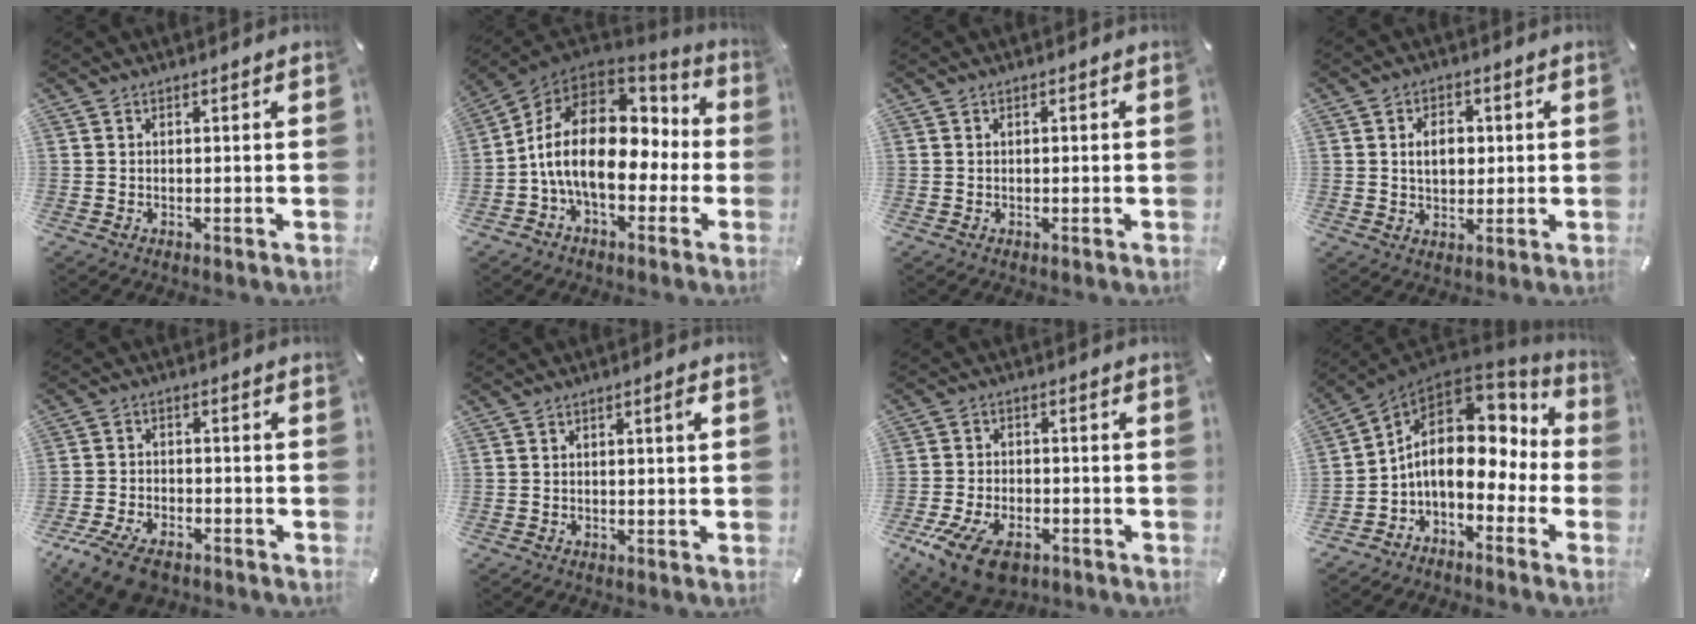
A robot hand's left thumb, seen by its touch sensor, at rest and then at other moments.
{"total": 19.2, "force": [-0.1, 12.3, 14.8], "torque": [-0.276, 0.000, 0.003]}
{"total": 0.7, "force": [-0.1, 0.2, 0.7], "torque": [-0.013, 0.000, -0.002]}
{"total": 6.0, "force": [0.7, 4.4, 4.0], "torque": [-0.061, 0.000, 0.006]}
{"total": 7.9, "force": [-5.5, 4.0, 4.1], "torque": [-0.090, 0.019, -0.103]}
{"total": 1.8, "force": [0.2, 0.2, 1.8], "torque": [-0.032, 0.000, 0.002]}
{"total": 11.3, "force": [-6.5, 6.3, 6.8], "torque": [-0.144, 0.026, -0.118]}
{"total": 12.6, "force": [1.2, 8.6, 9.1], "torque": [-0.157, -0.024, 0.019]}